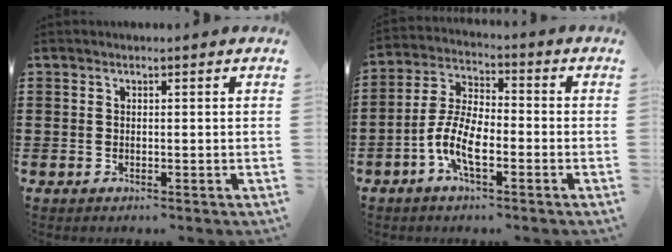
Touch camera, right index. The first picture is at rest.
{"total": 7.8, "force": [-3.1, 3.0, 6.5], "torque": [-0.163, -0.011, -0.068]}